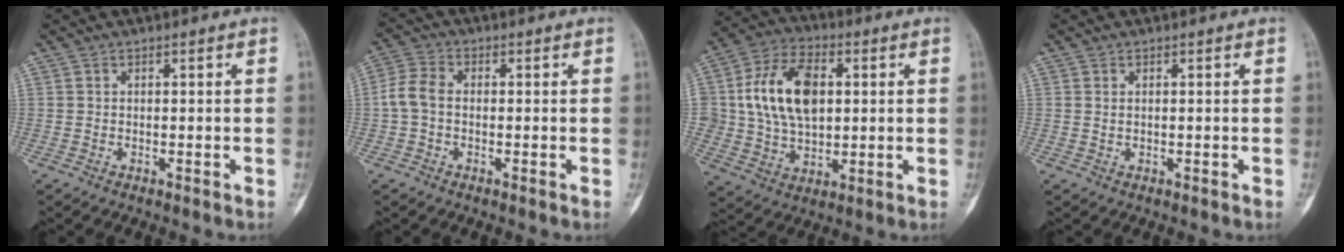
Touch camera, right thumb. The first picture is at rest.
{"total": 4.8, "force": [-0.5, 3.3, 3.5], "torque": [-0.075, 0.013, -0.019]}
{"total": 15.9, "force": [2.6, 10.4, 11.7], "torque": [-0.190, 0.007, 0.046]}
{"total": 0.7, "force": [0.3, 0.5, 0.5], "torque": [-0.011, 0.001, 0.007]}